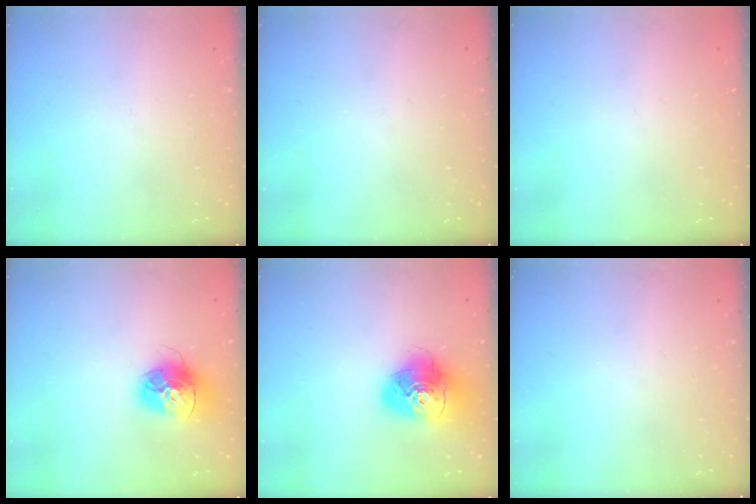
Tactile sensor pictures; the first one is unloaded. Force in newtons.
{"total": 0.0}
{"total": 0.0}
{"total": 15.1, "press": 15.0, "slide": 1.5}
{"total": 17.5, "press": 17.4, "slide": 2.0}
{"total": 0.0}